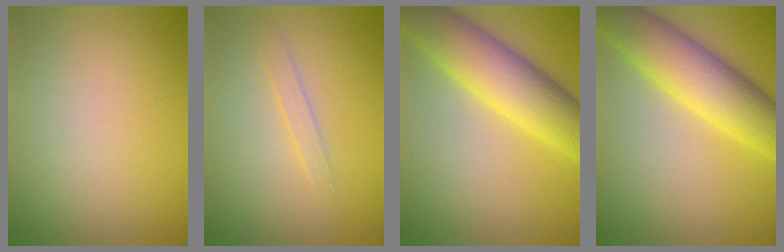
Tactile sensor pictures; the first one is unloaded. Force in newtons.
{"total": 1.2, "press": 1.2, "slide": 0.1}
{"total": 8.5, "press": 8.5, "slide": 0.1}
{"total": 8.5, "press": 8.5, "slide": 0.1}